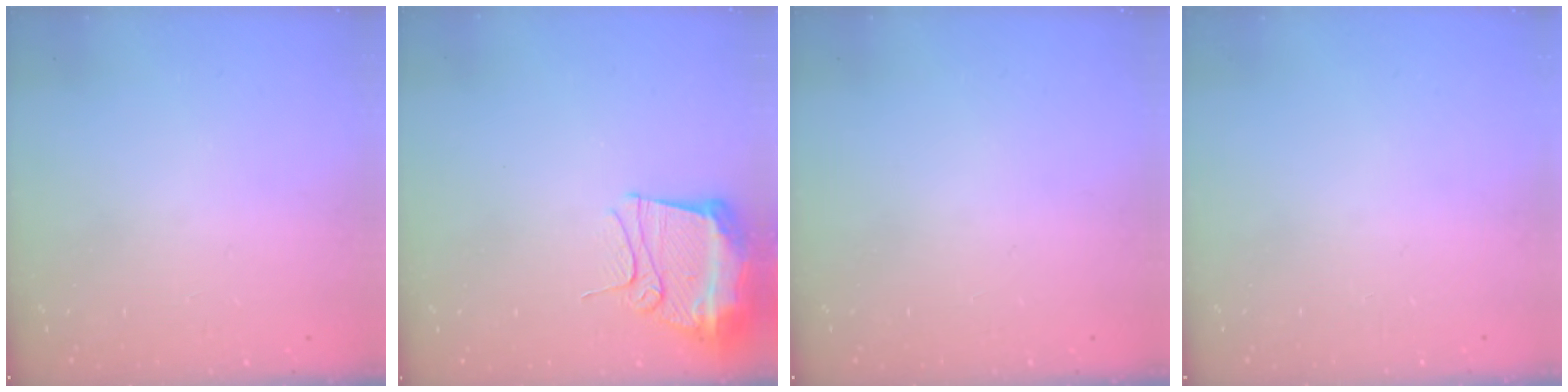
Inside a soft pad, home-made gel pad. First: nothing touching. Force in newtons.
{"total": 12.1, "press": 12.0, "slide": 1.4}
{"total": 0.0}
{"total": 0.0}